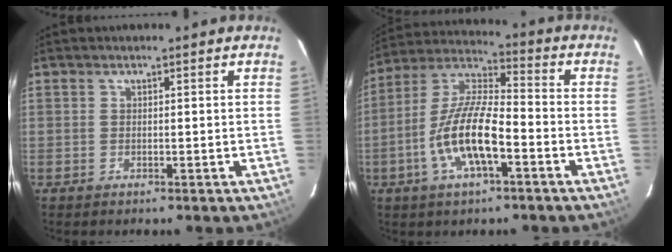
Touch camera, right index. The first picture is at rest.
{"total": 13.9, "force": [-5.2, 4.1, 12.2], "torque": [-0.252, -0.002, -0.102]}